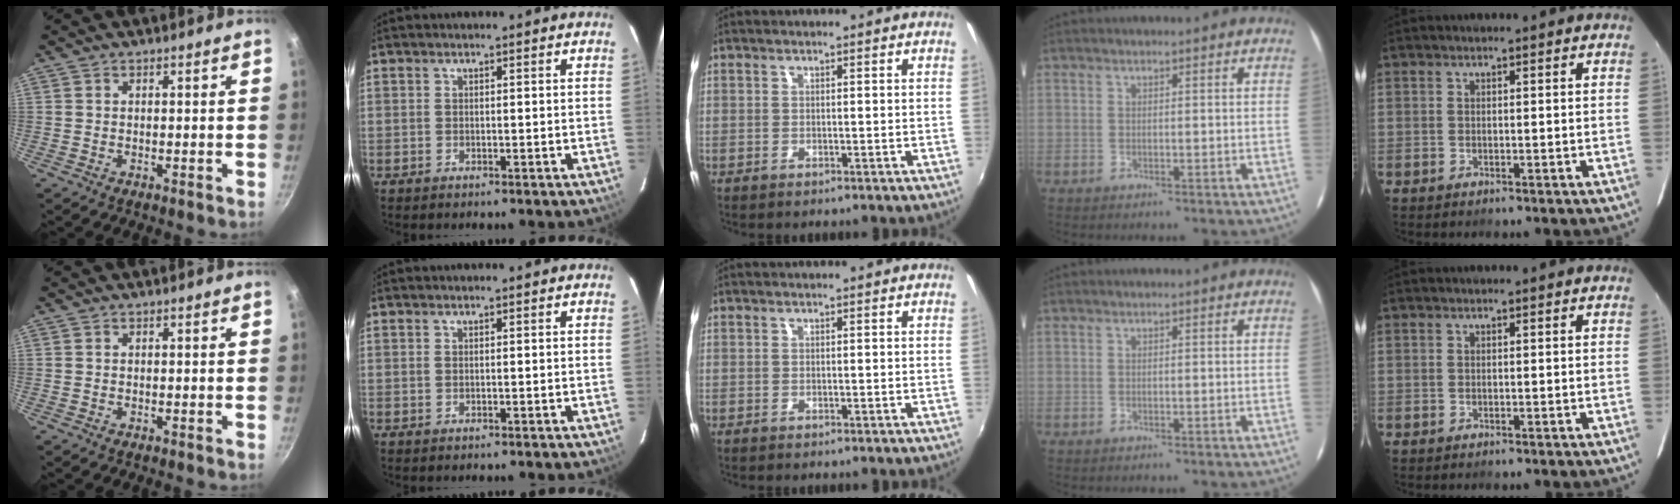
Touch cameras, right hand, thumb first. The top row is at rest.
{}